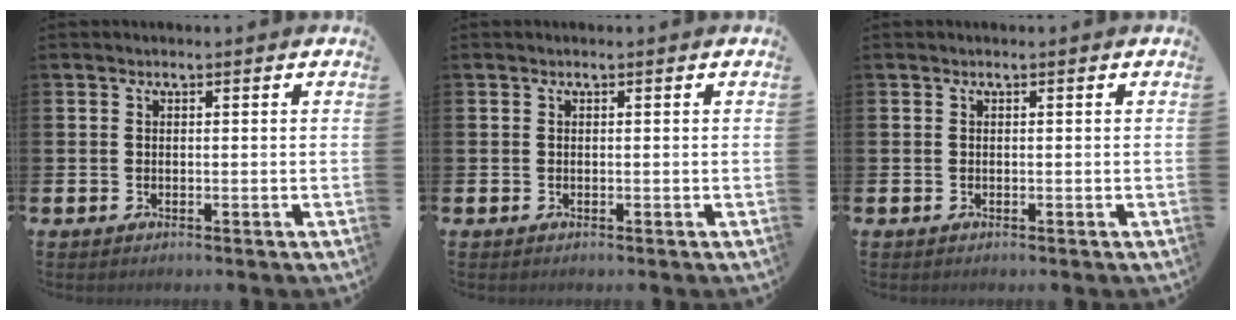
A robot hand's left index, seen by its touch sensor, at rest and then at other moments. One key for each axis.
{"total": 0.0}
{"total": 0.0}